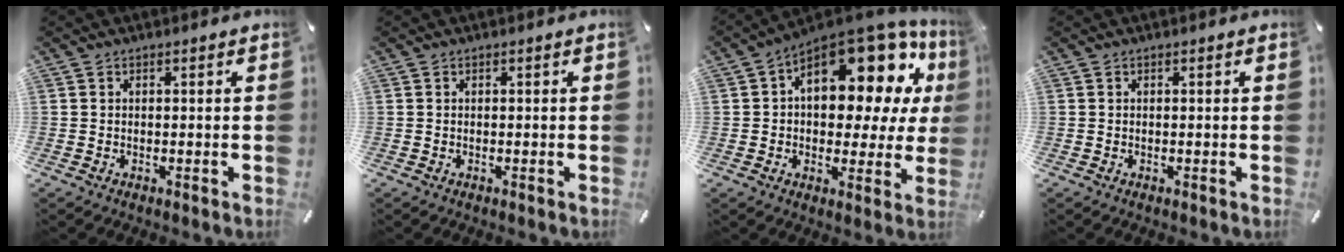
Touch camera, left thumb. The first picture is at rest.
{"total": 0.0}
{"total": 17.5, "force": [8.5, 9.4, 12.0], "torque": [-0.162, -0.072, 0.139]}
{"total": 0.0}